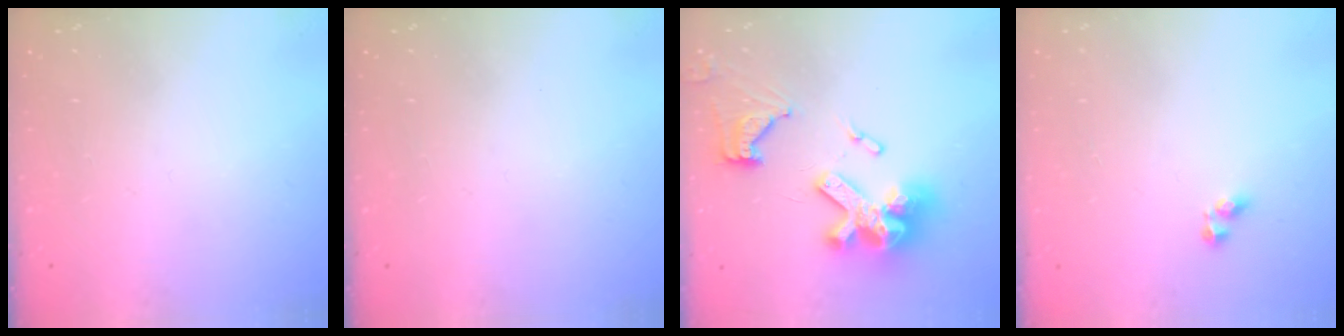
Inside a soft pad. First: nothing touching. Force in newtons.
{"total": 0.0}
{"total": 20.2, "press": 20.1, "slide": 2.1}
{"total": 3.6, "press": 3.6, "slide": 0.1}